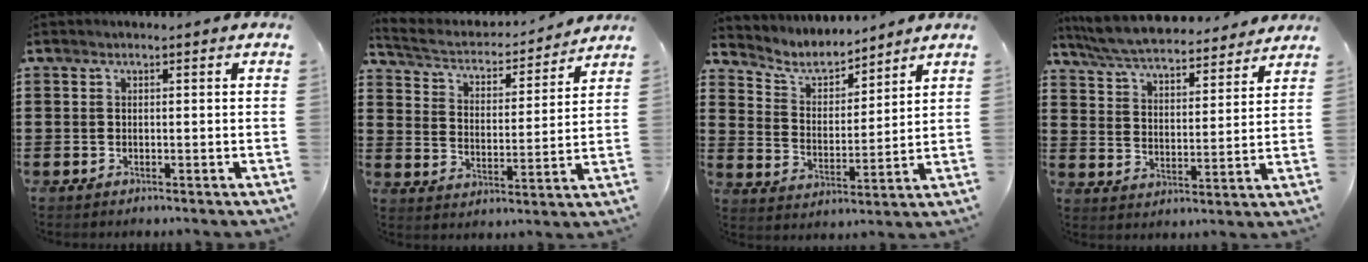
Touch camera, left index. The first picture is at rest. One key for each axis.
{"total": 3.5, "fx": 3.3, "fy": 0.9, "fz": 1.0, "tx": -0.040, "ty": -0.027, "tz": 0.047}
{"total": 5.6, "fx": 5.1, "fy": 1.7, "fz": 1.6, "tx": -0.059, "ty": -0.027, "tz": 0.086}
{"total": 6.4, "fx": 6.2, "fy": 0.4, "fz": 1.6, "tx": -0.061, "ty": -0.039, "tz": 0.107}